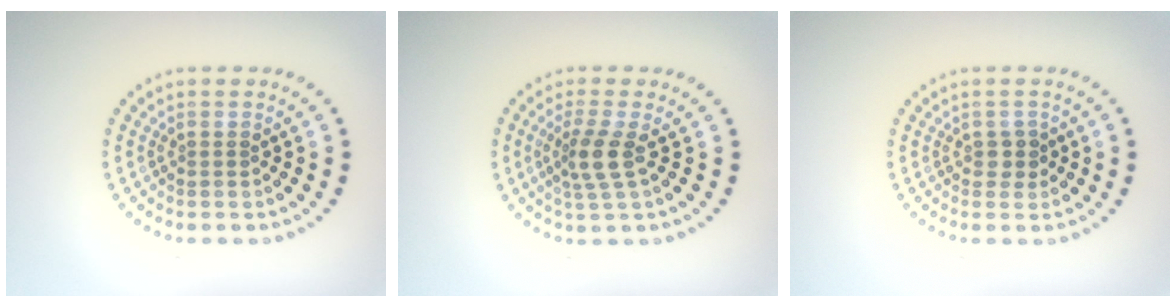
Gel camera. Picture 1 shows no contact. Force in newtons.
{"total": 2.8, "press": 2.1, "slide": 1.8}
{"total": 1.1, "press": 1.0, "slide": 0.5}